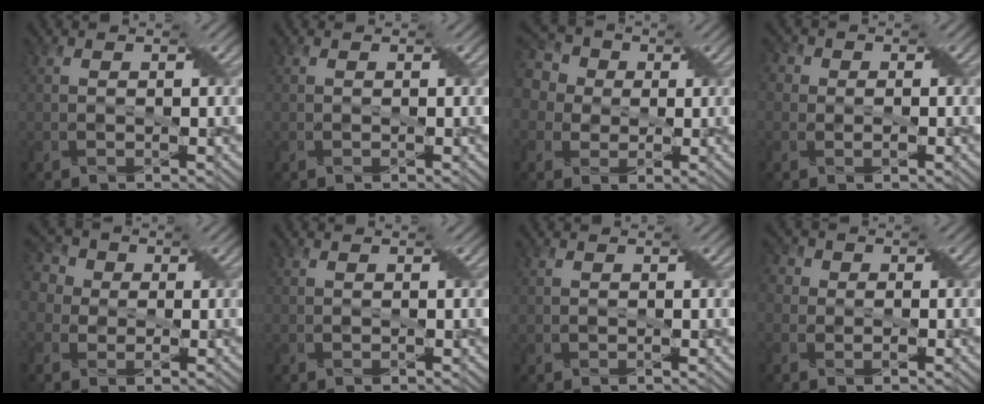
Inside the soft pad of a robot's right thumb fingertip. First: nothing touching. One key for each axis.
{"total": 0.0}
{"total": 9.5, "fx": 2.4, "fy": 8.1, "fz": 4.4, "tx": -0.149, "ty": 0.038, "tz": 0.016}
{"total": 3.6, "fx": 0.5, "fy": 3.2, "fz": 1.7, "tx": -0.018, "ty": 0.006, "tz": -0.025}
{"total": 6.5, "fx": 1.3, "fy": 5.5, "fz": 3.1, "tx": -0.096, "ty": 0.026, "tz": -0.005}
{"total": 0.0}
{"total": 0.5, "fx": 0.2, "fy": 0.5, "fz": 0.1, "tx": -0.010, "ty": 0.000, "tz": 0.007}
{"total": 4.1, "fx": 0.6, "fy": 3.6, "fz": 1.9, "tx": -0.025, "ty": 0.008, "tz": -0.024}